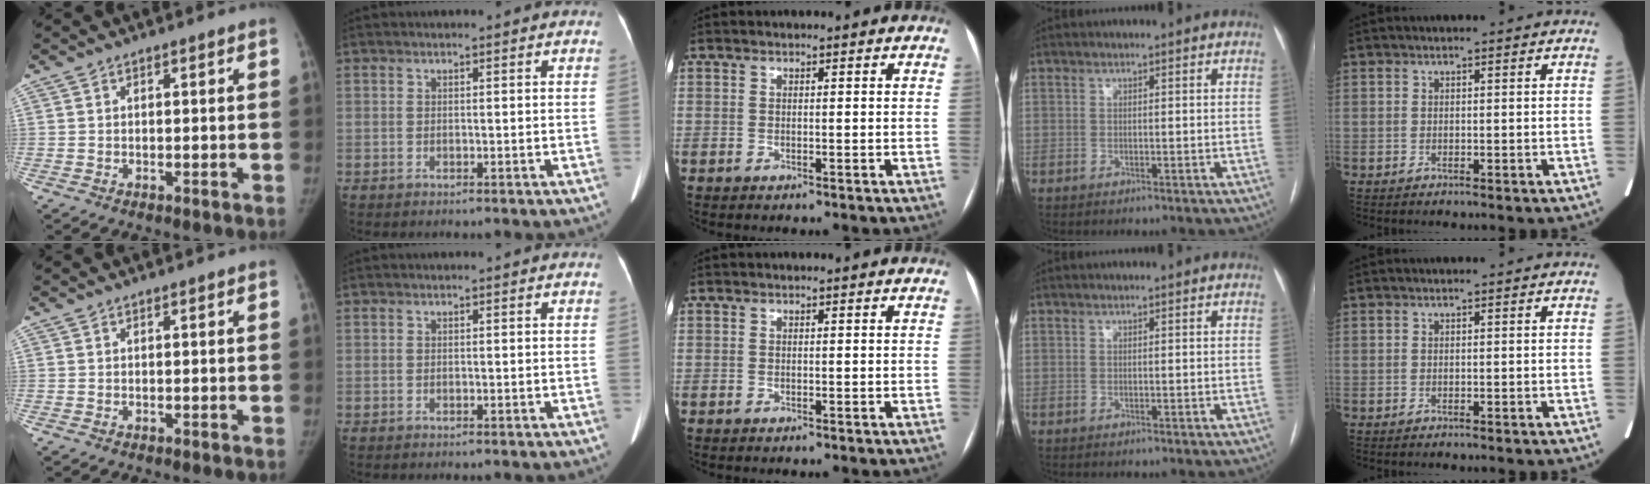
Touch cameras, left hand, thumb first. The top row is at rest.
{}